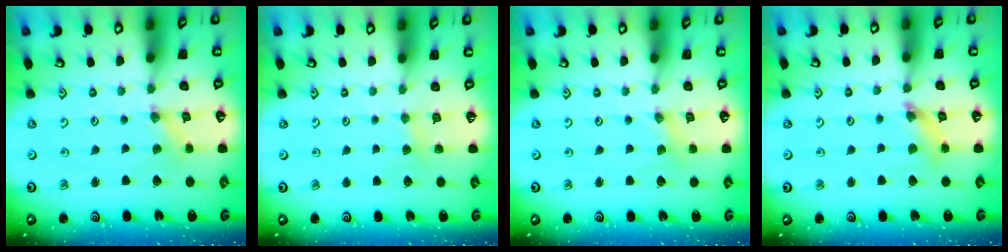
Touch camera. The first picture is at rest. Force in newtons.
{"total": 2.4, "press": 2.4, "slide": 0.4}
{"total": 0.8, "press": 0.8, "slide": 0.2}
{"total": 5.9, "press": 5.9, "slide": 0.7}